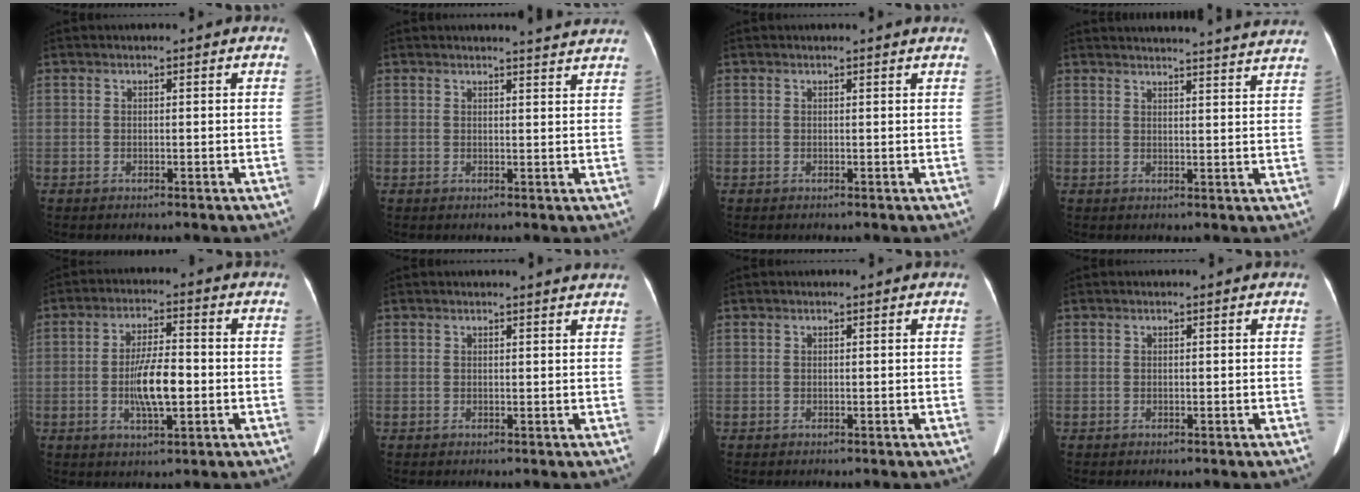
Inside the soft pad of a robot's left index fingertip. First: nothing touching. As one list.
[{"total": 4.5, "force": [4.3, -0.2, 0.9], "torque": [-0.018, -0.005, 0.038]}, {"total": 1.2, "force": [1.2, -0.2, 0.2], "torque": [-0.013, -0.003, 0.011]}, {"total": 19.9, "force": [19.3, 0.3, 4.9], "torque": [-0.061, -0.024, 0.223]}, {"total": 7.7, "force": [-1.4, 1.9, 7.3], "torque": [-0.141, 0.002, -0.026]}, {"total": 2.1, "force": [2.1, -0.3, 0.4], "torque": [-0.011, -0.004, 0.018]}, {"total": 0.0}, {"total": 0.0}]